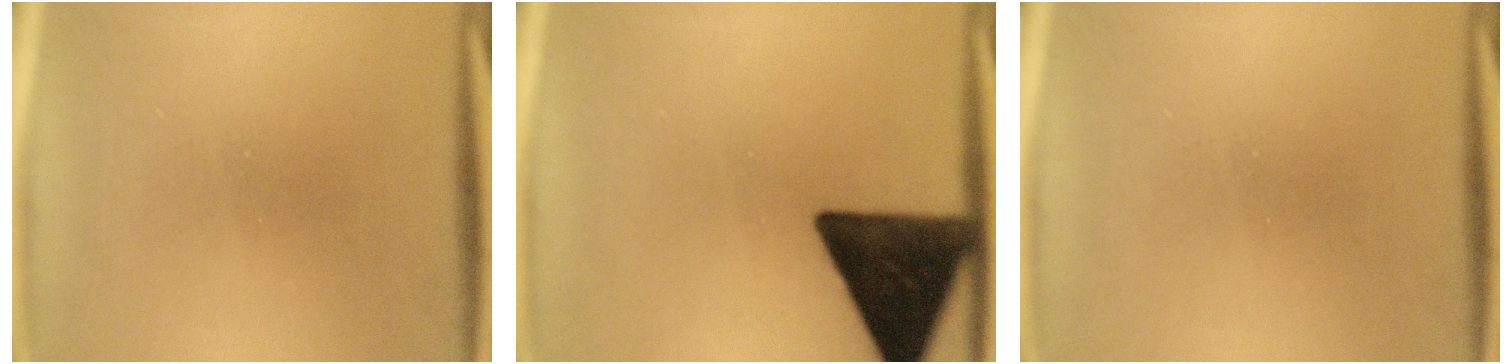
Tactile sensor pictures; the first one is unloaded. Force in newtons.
{"total": 16.9}
{"total": 0.0}